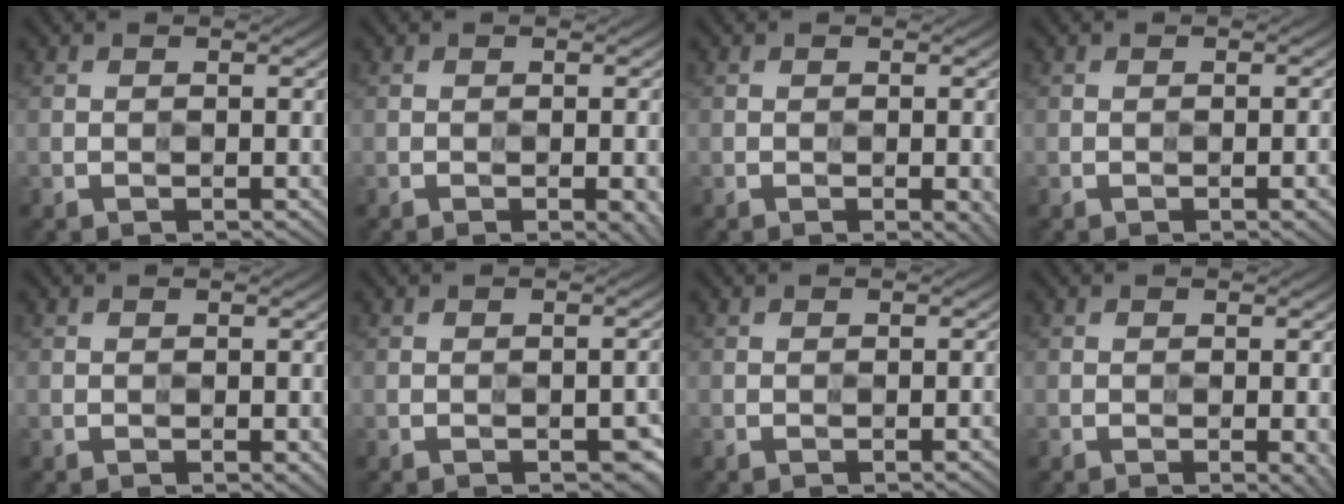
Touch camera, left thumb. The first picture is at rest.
{"total": 4.5, "force": [-1.9, 1.7, 3.7], "torque": [-0.032, -0.014, -0.012]}
{"total": 4.3, "force": [-1.6, 1.8, 3.6], "torque": [-0.033, -0.012, -0.009]}
{"total": 2.9, "force": [-1.3, 1.1, 2.4], "torque": [-0.016, -0.009, -0.008]}
{"total": 2.0, "force": [-0.6, 1.0, 1.6], "torque": [-0.015, -0.004, -0.001]}
{"total": 4.4, "force": [-2.2, 2.4, 3.0], "torque": [-0.026, -0.017, -0.021]}
{"total": 1.2, "force": [-0.7, 0.3, 0.9], "torque": [-0.004, 0.001, -0.006]}
{"total": 4.2, "force": [-1.6, 1.6, 3.6], "torque": [-0.032, -0.011, -0.010]}